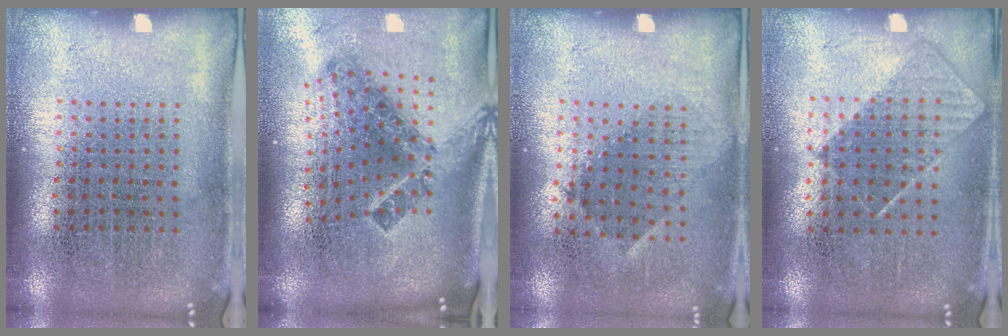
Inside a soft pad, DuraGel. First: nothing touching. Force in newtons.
{"total": 2.0, "press": 1.4, "slide": 1.4}
{"total": 0.9, "press": 0.7, "slide": 0.5}
{"total": 0.8, "press": 0.6, "slide": 0.5}